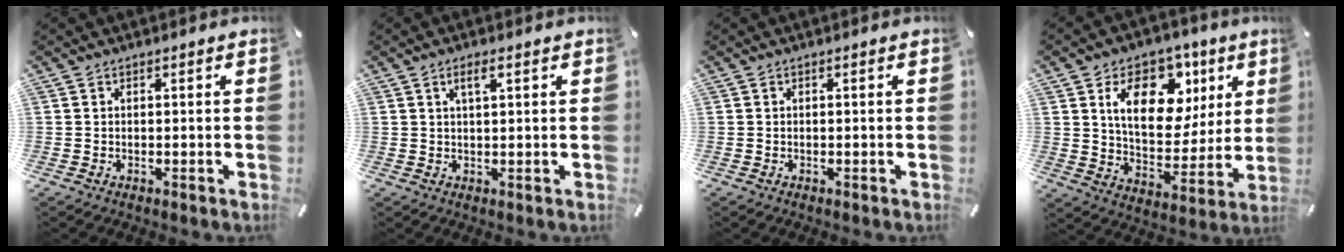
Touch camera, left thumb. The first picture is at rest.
{"total": 3.0, "force": [1.4, 0.9, 2.5], "torque": [-0.046, 0.001, 0.020]}
{"total": 0.0}
{"total": 17.6, "force": [7.9, 11.2, 11.0], "torque": [-0.169, -0.026, 0.137]}